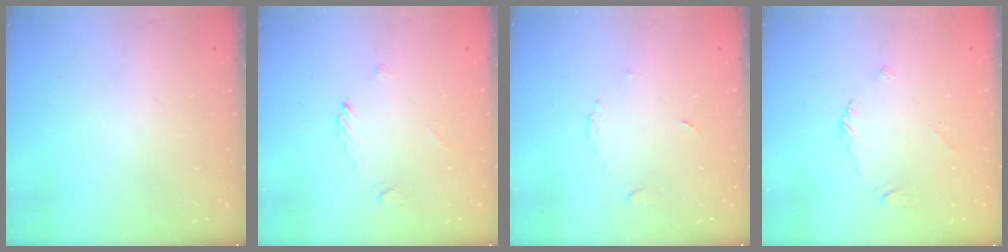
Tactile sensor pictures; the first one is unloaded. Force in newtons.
{"total": 2.2, "press": 2.2, "slide": 0.3}
{"total": 2.7, "press": 2.7, "slide": 0.4}
{"total": 2.7, "press": 2.6, "slide": 0.6}